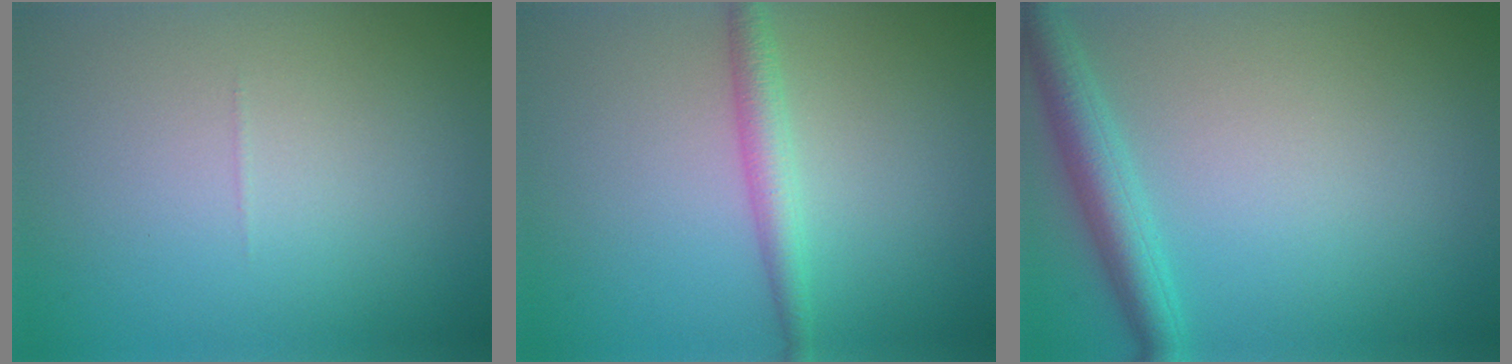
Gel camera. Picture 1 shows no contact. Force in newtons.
{"total": 2.3, "press": 2.3, "slide": 0.0}
{"total": 3.6, "press": 3.6, "slide": 0.1}